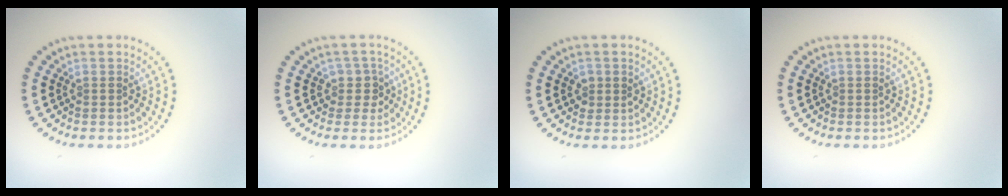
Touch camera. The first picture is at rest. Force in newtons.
{"total": 2.0, "press": 1.6, "slide": 1.2}
{"total": 1.2, "press": 1.2, "slide": 0.1}
{"total": 0.0}